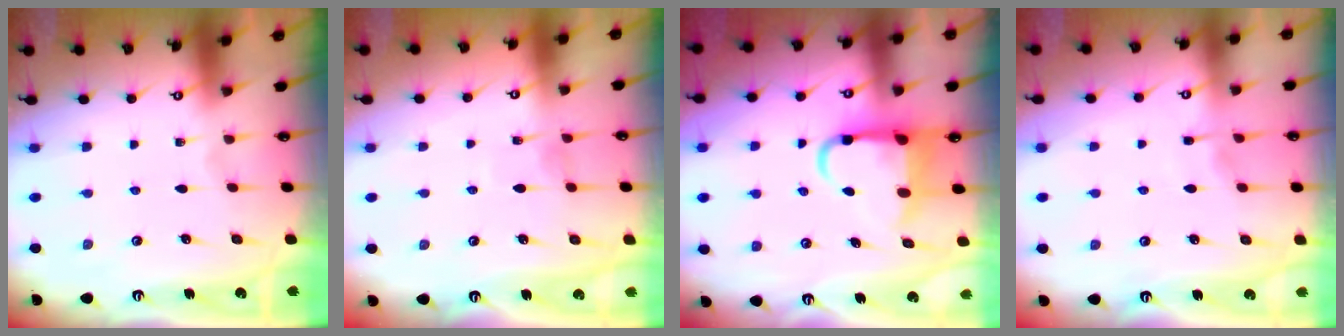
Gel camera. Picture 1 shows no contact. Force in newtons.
{"total": 8.8, "press": 8.7, "slide": 0.7}
{"total": 8.2, "press": 8.0, "slide": 2.0}
{"total": 1.7, "press": 1.7, "slide": 0.4}